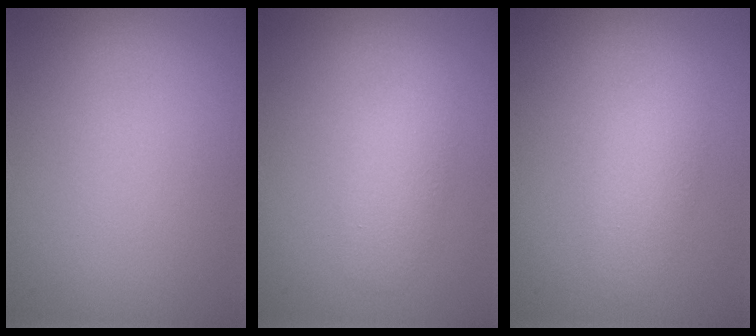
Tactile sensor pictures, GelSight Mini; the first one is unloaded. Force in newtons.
{"total": 2.3, "press": 2.3, "slide": 0.1}
{"total": 2.6, "press": 2.6, "slide": 0.1}